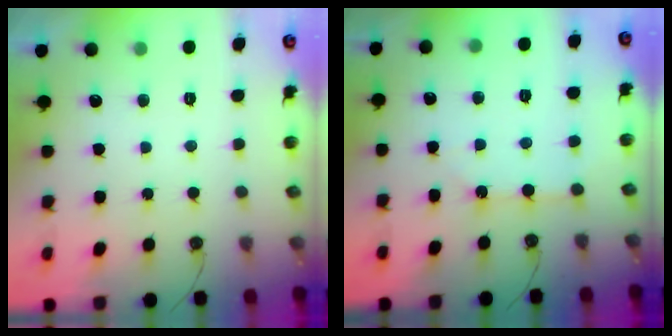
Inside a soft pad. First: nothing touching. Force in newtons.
{"total": 3.9, "press": 3.9, "slide": 0.3}